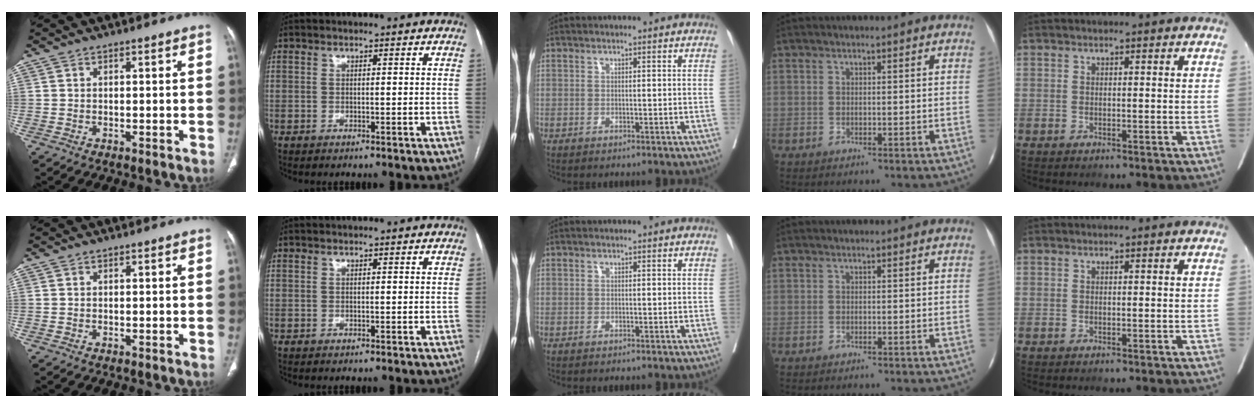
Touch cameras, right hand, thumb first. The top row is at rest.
{}